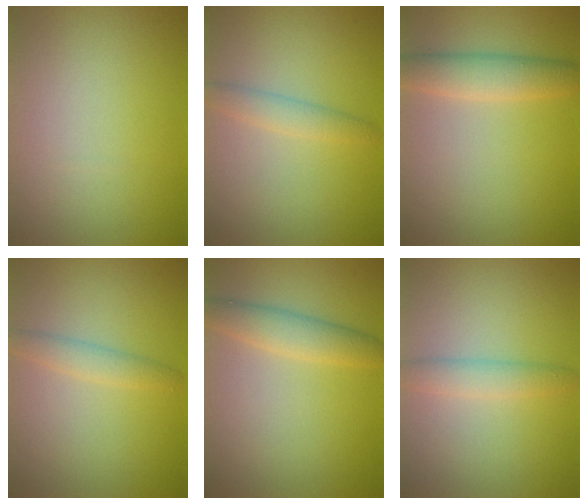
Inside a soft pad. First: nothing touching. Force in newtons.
{"total": 1.8, "press": 1.8, "slide": 0.1}
{"total": 3.5, "press": 3.5, "slide": 0.3}
{"total": 1.8, "press": 1.8, "slide": 0.1}
{"total": 2.9, "press": 2.9, "slide": 0.1}
{"total": 2.1, "press": 2.1, "slide": 0.1}